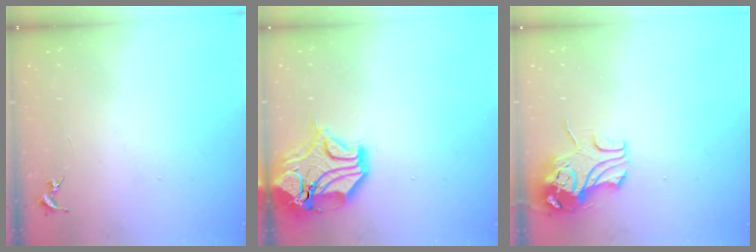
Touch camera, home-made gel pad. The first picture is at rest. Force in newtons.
{"total": 17.9, "press": 17.7, "slide": 2.6}
{"total": 9.8, "press": 9.7, "slide": 1.4}